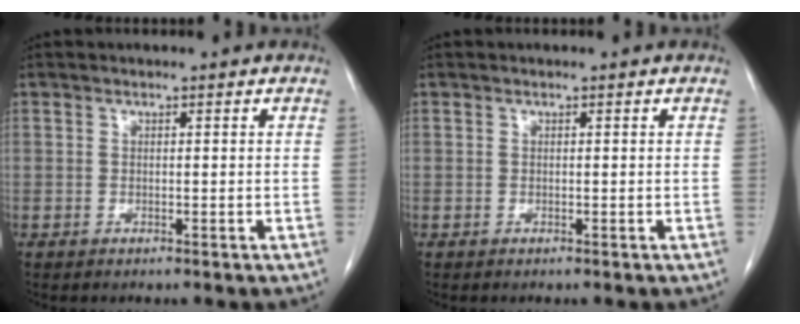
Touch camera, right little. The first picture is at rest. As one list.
[{"total": 0.0}]